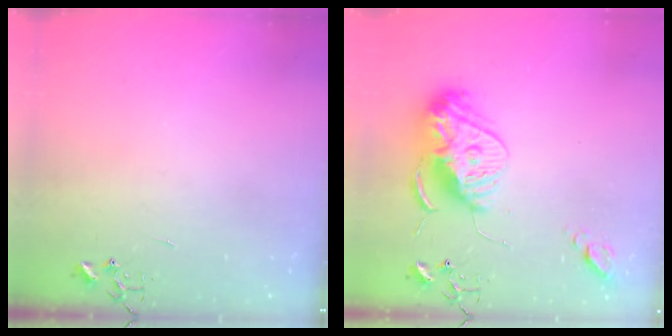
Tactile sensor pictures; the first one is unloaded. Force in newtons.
{"total": 15.3, "press": 15.3, "slide": 1.3}